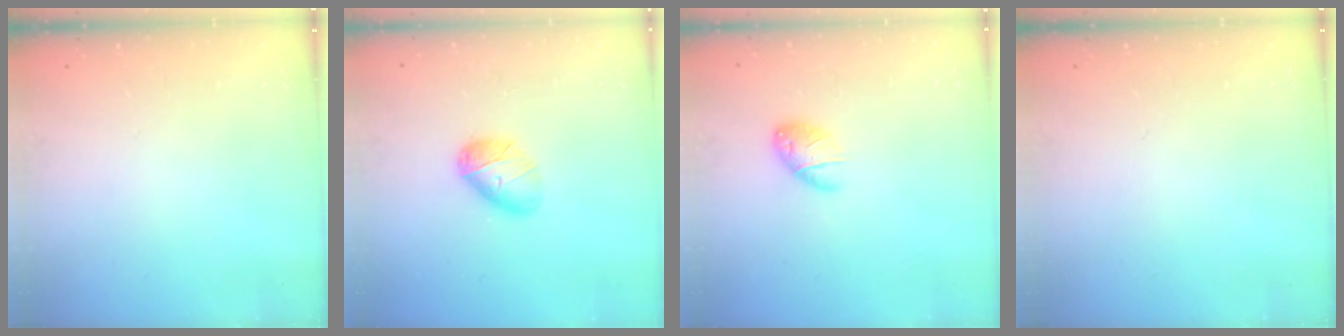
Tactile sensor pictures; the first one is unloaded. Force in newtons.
{"total": 9.9, "press": 9.9, "slide": 0.6}
{"total": 7.1, "press": 7.0, "slide": 1.4}
{"total": 0.0}